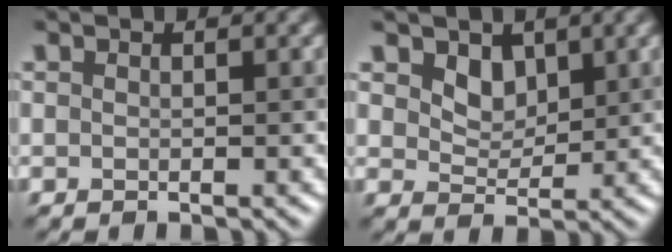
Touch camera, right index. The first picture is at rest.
{"total": 2.6, "force": [1.4, 1.8, 1.2], "torque": [-0.030, -0.010, 0.019]}